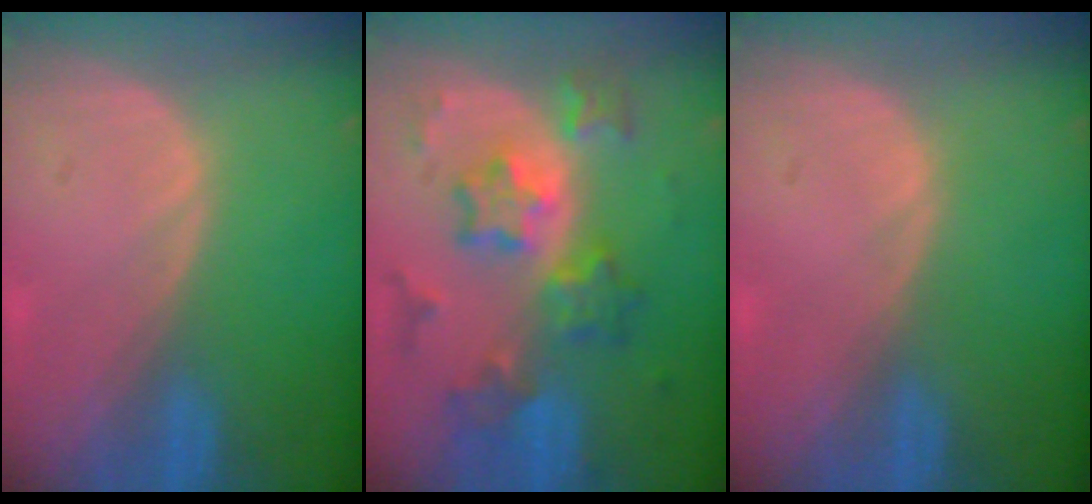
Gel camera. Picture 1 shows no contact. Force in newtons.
{"total": 8.9, "press": 8.9, "slide": 0.8}
{"total": 0.0}